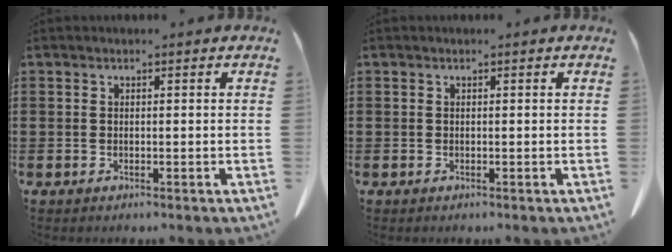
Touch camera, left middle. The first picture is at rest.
{"total": 0.0}